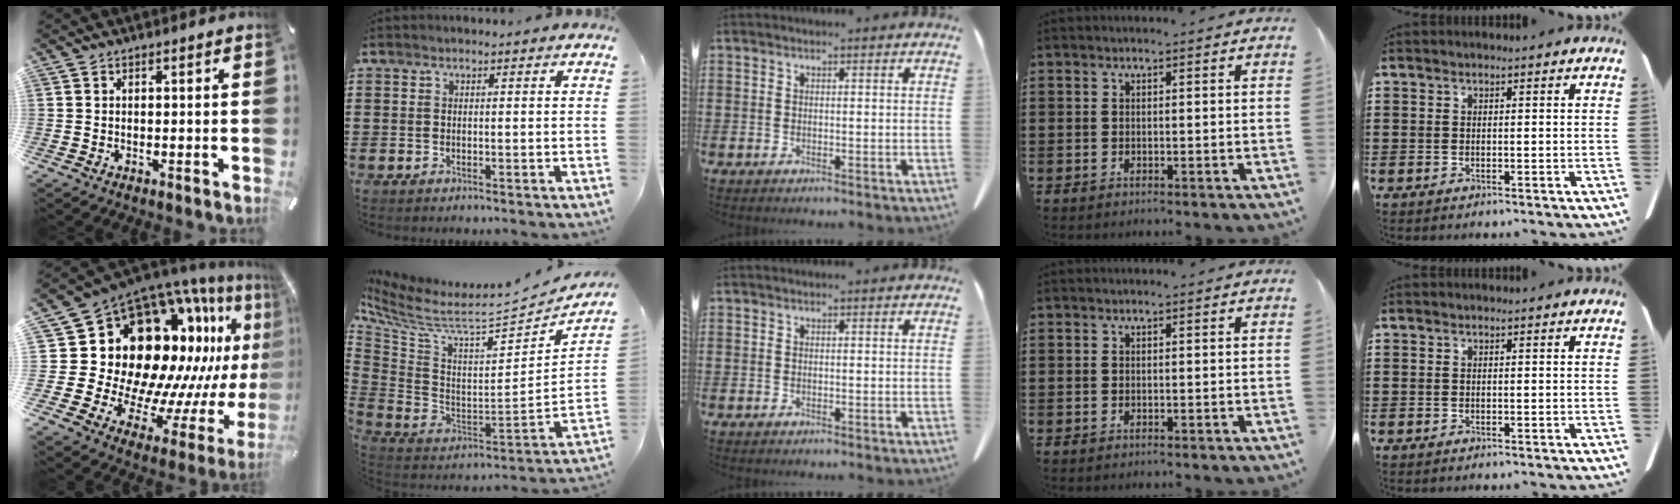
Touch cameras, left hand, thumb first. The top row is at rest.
{"thumb": {"total": 29.2, "force": [9.0, 19.7, 19.5], "torque": [-0.309, -0.154, 0.209]}, "index": {"total": 5.5, "force": [4.1, 0.9, 3.6], "torque": [-0.091, -0.052, 0.059]}}